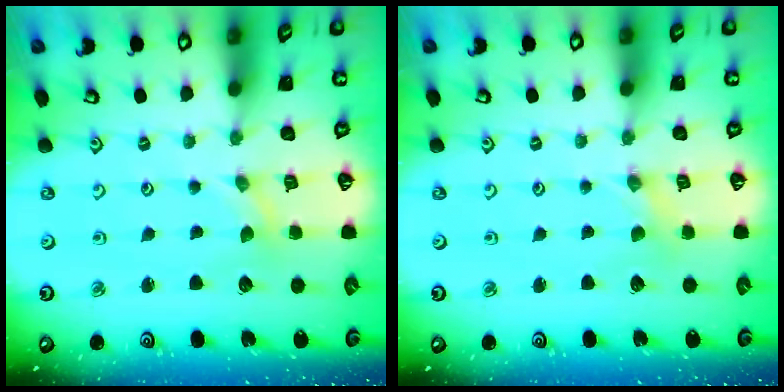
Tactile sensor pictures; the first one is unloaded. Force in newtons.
{"total": 0.0}